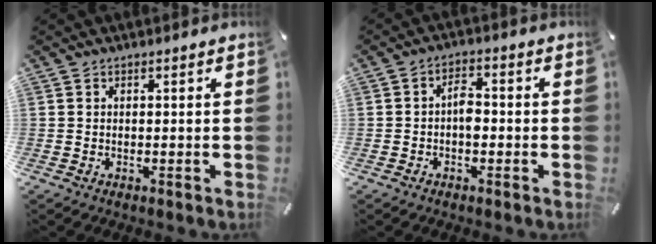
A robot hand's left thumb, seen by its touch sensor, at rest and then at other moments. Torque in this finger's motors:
{"motor_torque": [0.21, 0.95, 0.16, -0.21, 0.14]}